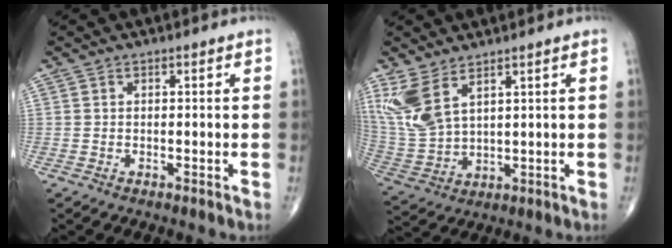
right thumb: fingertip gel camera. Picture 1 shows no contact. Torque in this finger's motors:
{"motor_torque": [-0.10, 0.49, 0.95, 0.68, 0.08]}